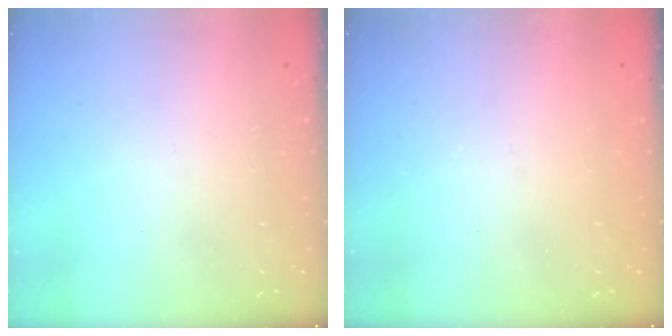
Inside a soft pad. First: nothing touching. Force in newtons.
{"total": 1.5, "press": 1.3, "slide": 0.9}